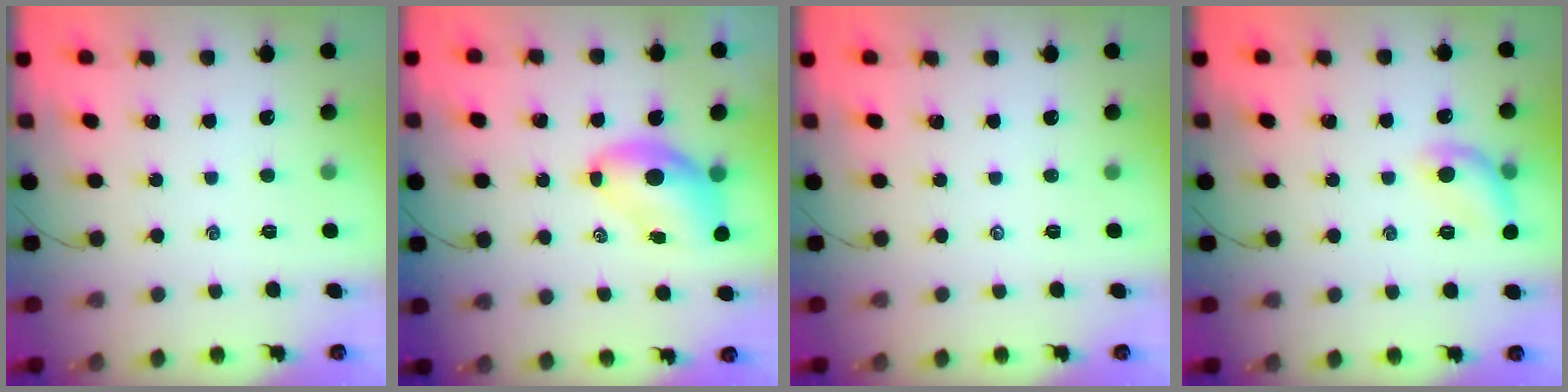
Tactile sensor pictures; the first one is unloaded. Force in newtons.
{"total": 7.7, "press": 7.3, "slide": 2.2}
{"total": 0.0}
{"total": 9.1, "press": 9.1, "slide": 0.1}